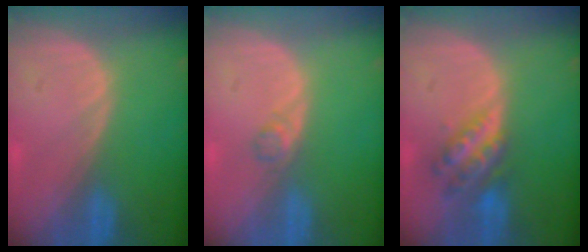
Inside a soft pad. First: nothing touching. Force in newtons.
{"total": 1.4, "press": 1.4, "slide": 0.1}
{"total": 6.2, "press": 5.4, "slide": 3.0}